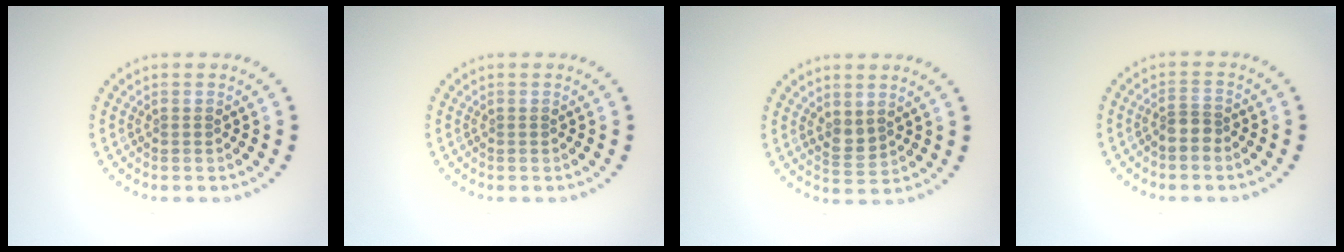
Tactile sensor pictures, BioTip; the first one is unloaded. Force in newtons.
{"total": 0.0}
{"total": 1.6, "press": 1.5, "slide": 0.7}
{"total": 1.8, "press": 1.5, "slide": 1.0}